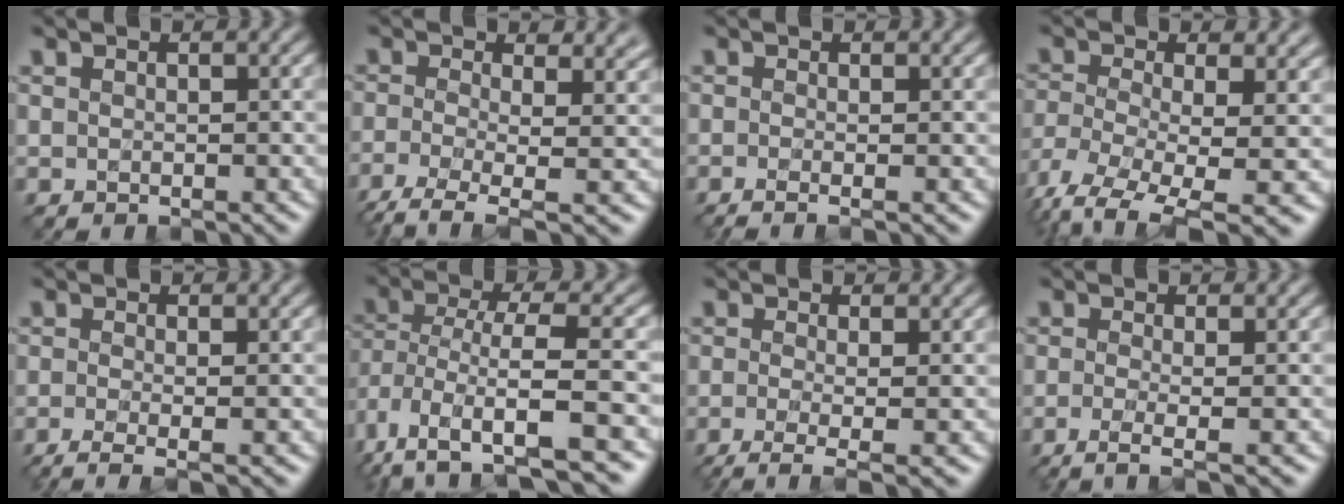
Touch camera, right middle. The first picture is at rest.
{"total": 7.9, "force": [-2.0, 3.5, 6.8], "torque": [-0.126, -0.014, -0.041]}
{"total": 2.5, "force": [-0.5, 1.1, 2.2], "torque": [-0.024, -0.011, -0.015]}
{"total": 9.9, "force": [-3.9, 4.4, 7.9], "torque": [-0.176, -0.019, -0.061]}
{"total": 3.6, "force": [-1.4, 1.2, 3.1], "torque": [-0.045, -0.010, -0.034]}
{"total": 8.6, "force": [-4.3, 3.2, 6.7], "torque": [-0.132, -0.008, -0.074]}
{"total": 5.1, "force": [-1.5, 1.7, 4.6], "torque": [-0.067, -0.010, -0.033]}
{"total": 3.6, "force": [-1.2, 1.1, 3.2], "torque": [-0.046, -0.008, -0.031]}